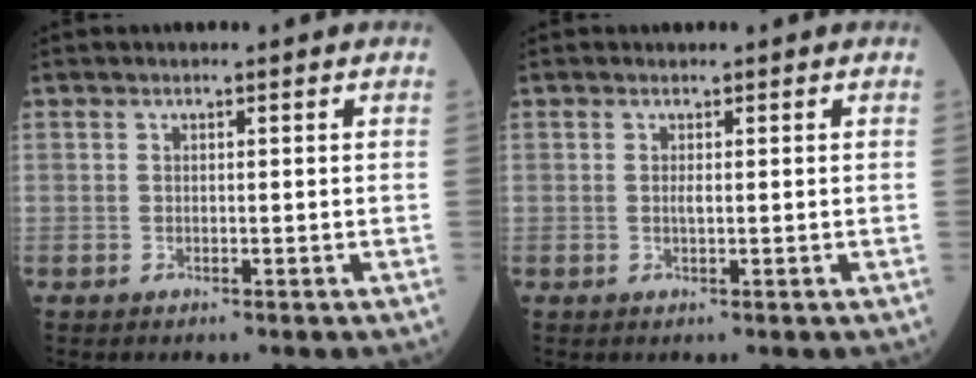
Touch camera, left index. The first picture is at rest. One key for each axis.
{"total": 0.6, "fx": 0.1, "fy": 0.1, "fz": 0.6, "tx": -0.017, "ty": -0.002, "tz": 0.001}